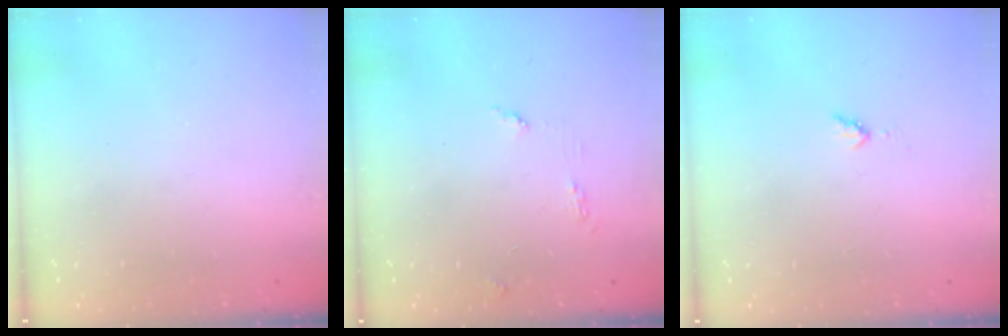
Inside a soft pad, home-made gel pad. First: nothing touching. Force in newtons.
{"total": 3.9, "press": 3.9, "slide": 0.3}
{"total": 2.8, "press": 2.8, "slide": 0.4}